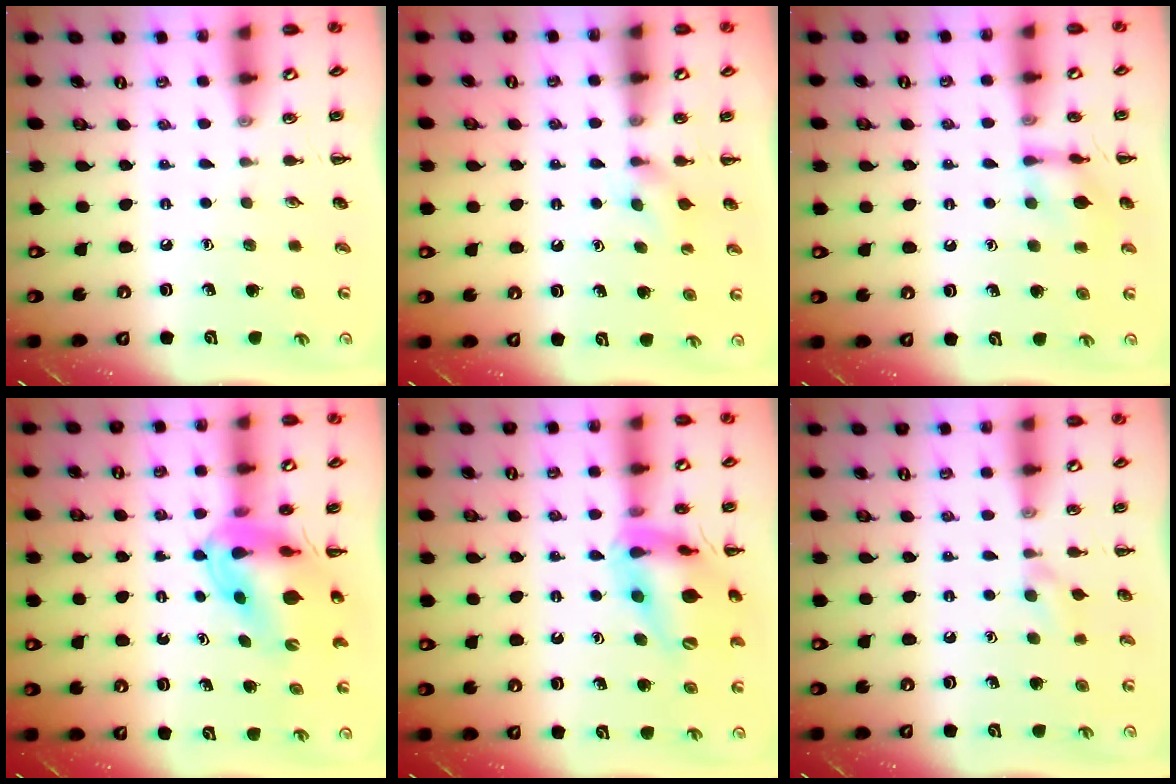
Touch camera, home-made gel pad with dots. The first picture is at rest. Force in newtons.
{"total": 3.5, "press": 3.2, "slide": 1.5}
{"total": 9.5, "press": 9.5, "slide": 0.5}
{"total": 10.9, "press": 10.3, "slide": 3.5}
{"total": 18.1, "press": 17.9, "slide": 2.2}
{"total": 3.1, "press": 2.9, "slide": 1.3}